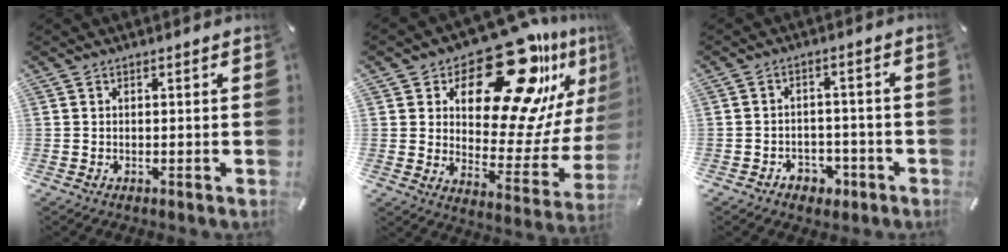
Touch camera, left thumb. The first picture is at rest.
{"total": 27.2, "force": [18.0, 12.8, 16.0], "torque": [-0.206, -0.131, 0.300]}
{"total": 4.5, "force": [-2.4, 3.5, 1.5], "torque": [-0.020, 0.013, -0.042]}